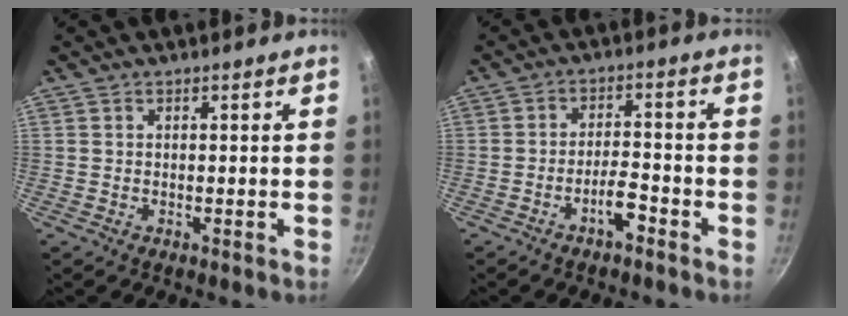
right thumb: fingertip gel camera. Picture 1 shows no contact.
{"total": 4.8, "force": [-3.0, 1.4, 3.4], "torque": [-0.053, 0.032, -0.050]}